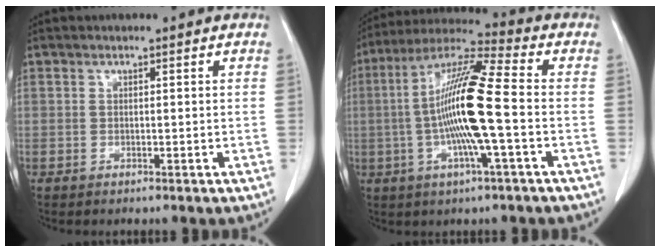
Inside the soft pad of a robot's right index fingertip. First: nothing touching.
{"total": 14.9, "force": [-1.7, 0.3, 14.8], "torque": [-0.285, 0.003, -0.042]}